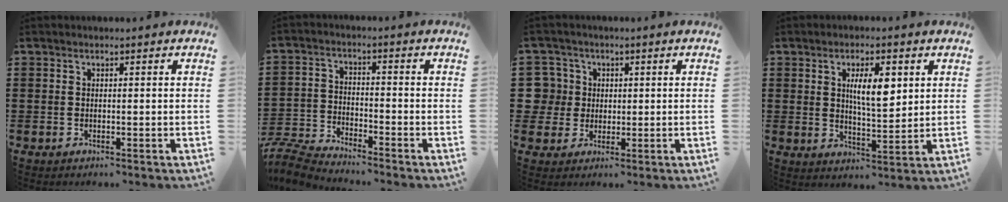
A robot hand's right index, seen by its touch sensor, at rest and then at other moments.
{"total": 6.0, "force": [-5.9, 0.3, 0.8], "torque": [-0.038, -0.002, -0.123]}
{"total": 5.3, "force": [0.6, 5.2, 0.8], "torque": [-0.055, 0.012, 0.007]}
{"total": 6.7, "force": [2.2, 2.3, 6.0], "torque": [-0.106, 0.000, 0.032]}